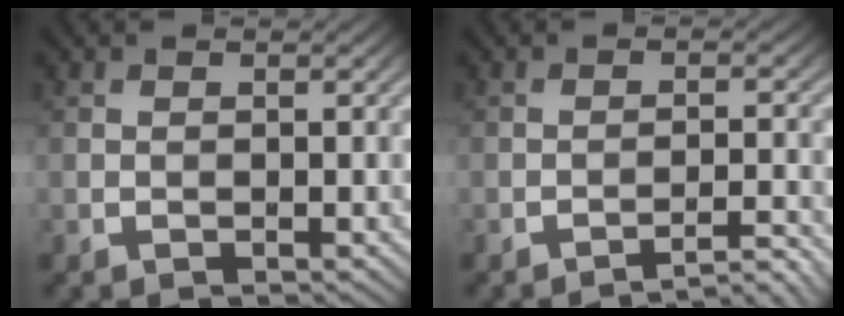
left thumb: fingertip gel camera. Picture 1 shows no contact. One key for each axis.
{"total": 2.8, "fx": -2.7, "fy": -0.8, "fz": 0.6, "tx": -0.006, "ty": 0.013, "tz": -0.040}